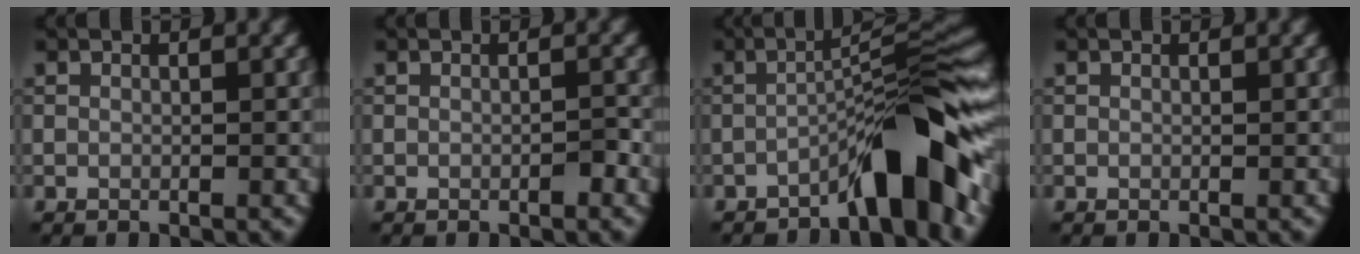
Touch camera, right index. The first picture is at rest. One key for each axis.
{"total": 0.9, "fx": -0.5, "fy": 0.2, "fz": 0.7, "tx": -0.010, "ty": 0.002, "tz": -0.007}
{"total": 7.3, "fx": -4.2, "fy": 1.0, "fz": 5.9, "tx": -0.082, "ty": 0.028, "tz": -0.075}
{"total": 0.0}